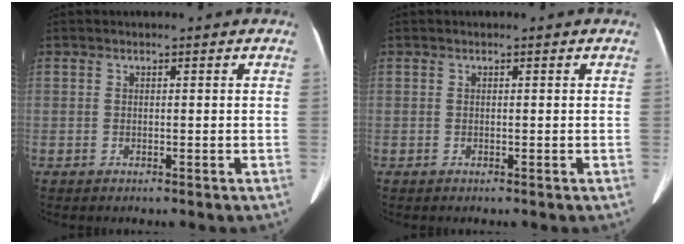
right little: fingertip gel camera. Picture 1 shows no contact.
{"total": 0.0}